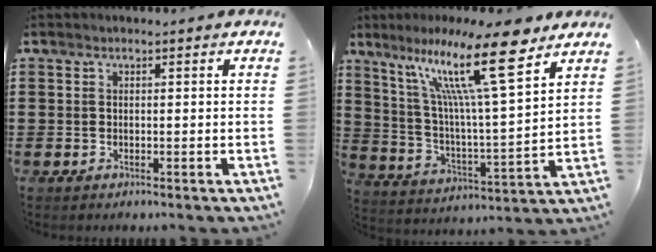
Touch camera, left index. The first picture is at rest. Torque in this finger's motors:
{"motor_torque": [2.14, 0.00, 1.05, 0.21]}